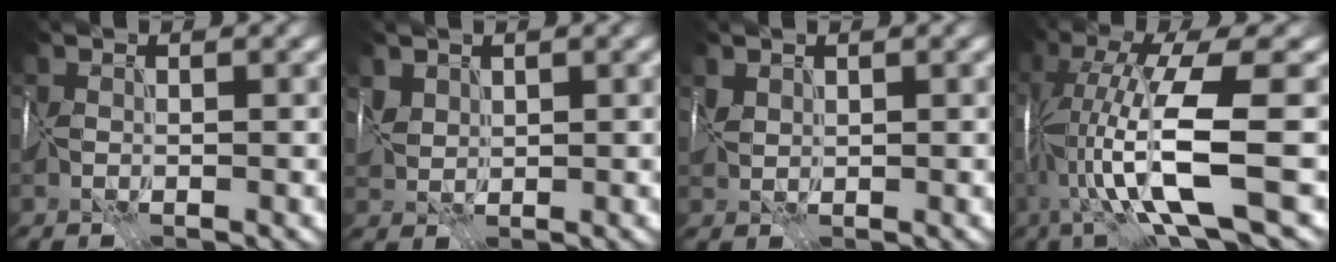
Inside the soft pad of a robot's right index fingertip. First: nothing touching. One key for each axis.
{"total": 1.2, "fx": 1.1, "fy": 0.4, "fz": -0.3, "tx": 0.012, "ty": -0.005, "tz": 0.026}
{"total": 1.0, "fx": 0.9, "fy": 0.1, "fz": -0.3, "tx": 0.013, "ty": -0.001, "tz": 0.019}
{"total": 10.4, "fx": -2.2, "fy": 1.4, "fz": 10.1, "tx": -0.165, "ty": -0.005, "tz": -0.036}